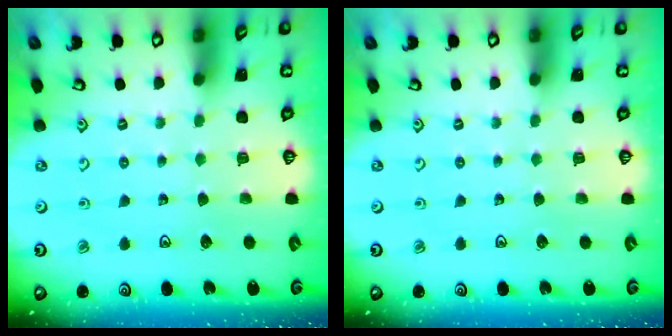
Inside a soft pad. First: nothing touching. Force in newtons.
{"total": 0.0}